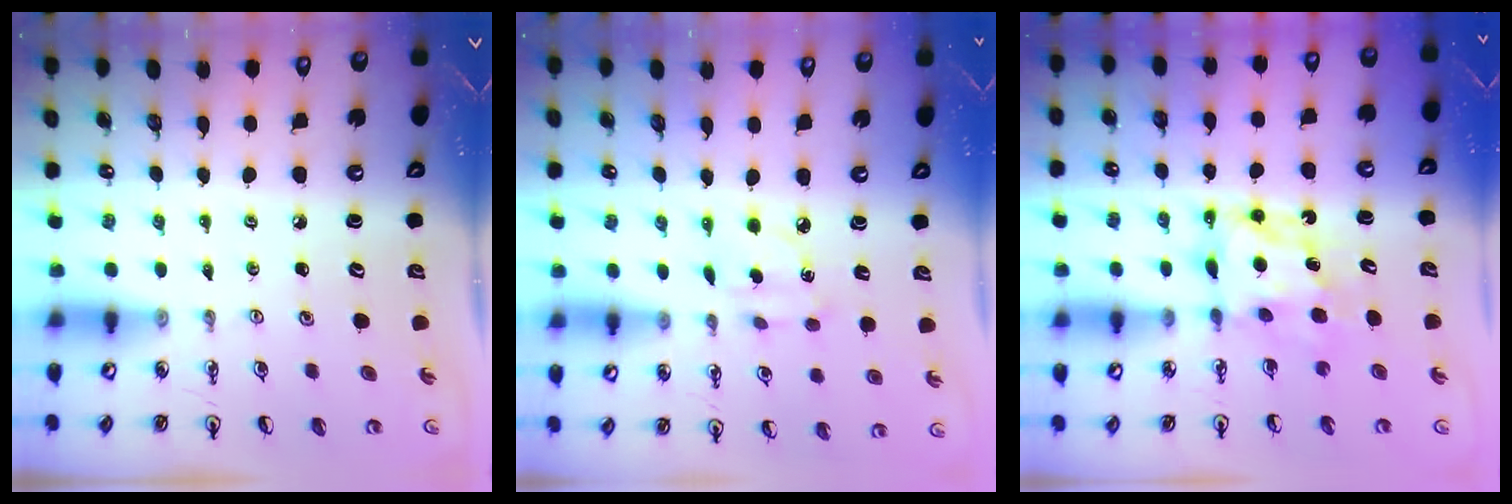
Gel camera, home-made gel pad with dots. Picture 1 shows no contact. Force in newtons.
{"total": 2.9, "press": 2.8, "slide": 0.6}
{"total": 6.9, "press": 6.8, "slide": 0.4}